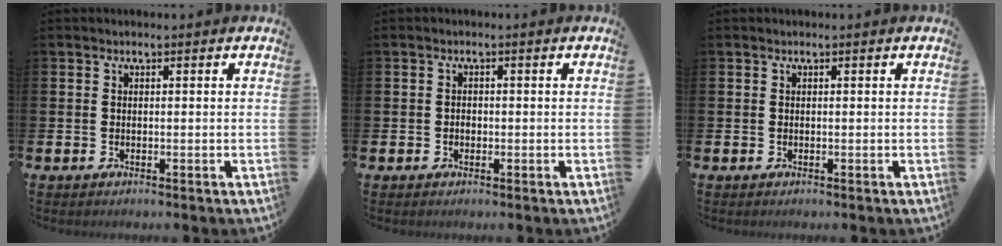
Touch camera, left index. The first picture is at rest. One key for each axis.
{"total": 1.0, "fx": -0.4, "fy": 0.7, "fz": 0.5, "tx": -0.008, "ty": 0.003, "tz": -0.010}
{"total": 0.0}